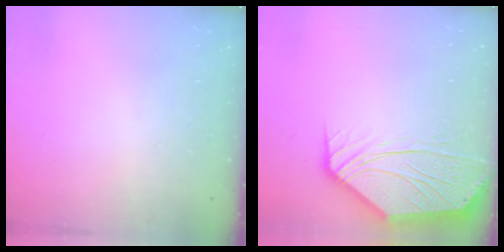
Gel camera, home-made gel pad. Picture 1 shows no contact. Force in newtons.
{"total": 14.3, "press": 14.1, "slide": 1.9}